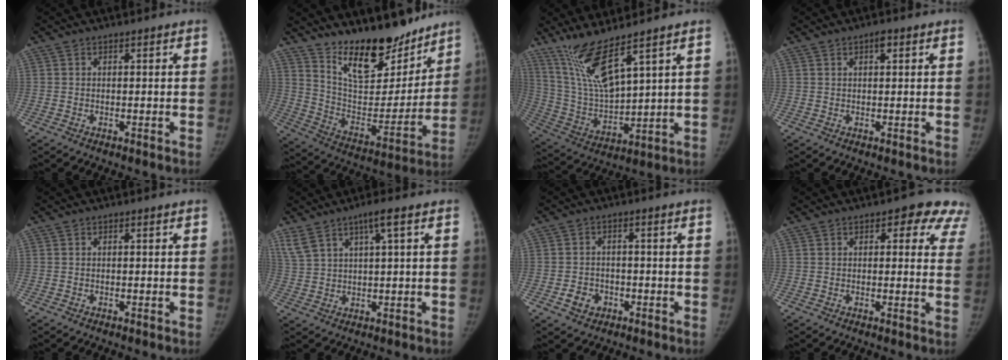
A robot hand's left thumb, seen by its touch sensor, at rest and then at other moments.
{"total": 19.9, "force": [15.6, 8.0, 9.4], "torque": [-0.092, -0.114, 0.264]}
{"total": 11.7, "force": [8.3, 1.8, 8.0], "torque": [-0.157, -0.055, 0.187]}
{"total": 1.7, "force": [0.9, 0.8, 1.1], "torque": [-0.011, -0.001, 0.011]}
{"total": 0.0}
{"total": 6.5, "force": [3.8, 1.1, 5.1], "torque": [-0.105, -0.007, 0.080]}
{"total": 4.3, "force": [-1.9, 3.5, 1.6], "torque": [-0.015, 0.013, -0.029]}
{"total": 9.3, "force": [5.0, 4.8, 6.2], "torque": [-0.017, -0.011, 0.041]}